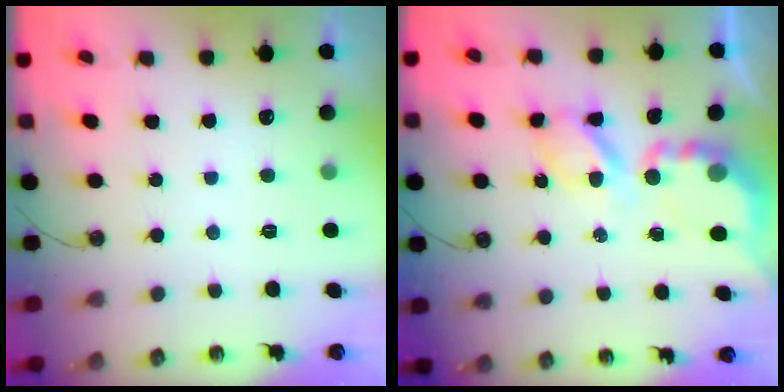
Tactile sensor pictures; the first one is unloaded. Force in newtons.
{"total": 7.9, "press": 7.9, "slide": 0.5}